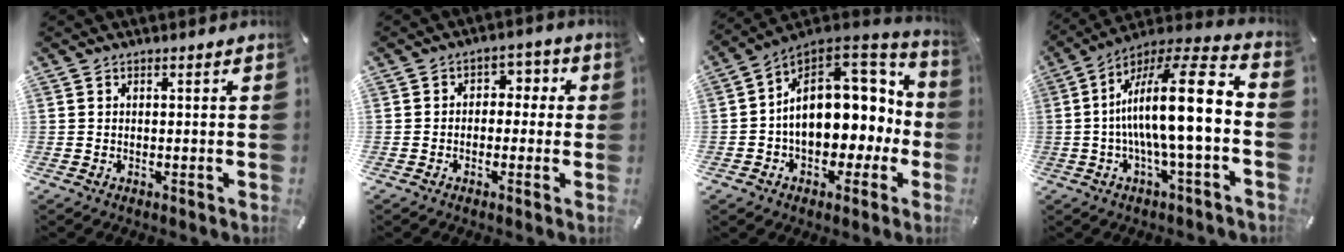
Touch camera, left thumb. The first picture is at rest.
{"total": 3.9, "force": [-1.7, 3.1, 1.6], "torque": [-0.014, 0.013, -0.040]}
{"total": 18.4, "force": [2.0, 12.8, 13.1], "torque": [-0.196, -0.014, 0.042]}
{"total": 19.7, "force": [-0.8, 4.7, 19.1], "torque": [-0.327, -0.009, -0.022]}